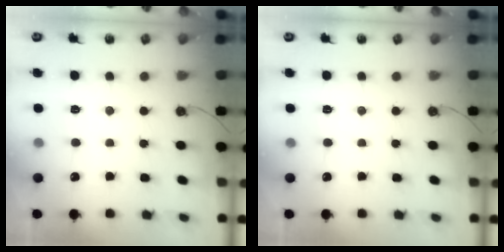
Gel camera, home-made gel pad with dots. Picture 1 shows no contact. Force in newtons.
{"total": 0.0}